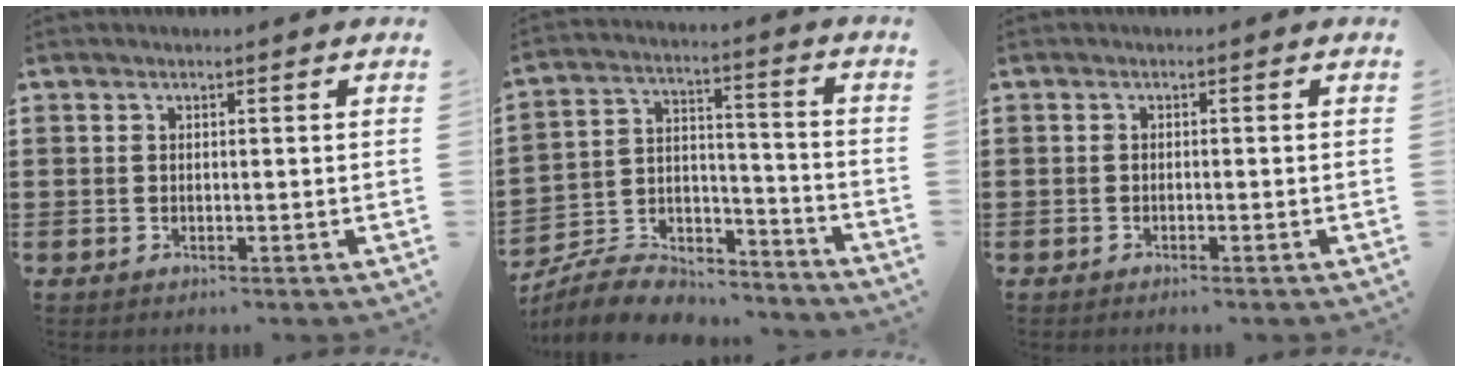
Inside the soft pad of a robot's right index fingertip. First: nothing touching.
{"total": 7.7, "force": [-7.0, 2.6, 1.9], "torque": [-0.049, 0.013, -0.139]}
{"total": 0.7, "force": [-0.6, 0.0, 0.4], "torque": [-0.008, -0.002, -0.012]}